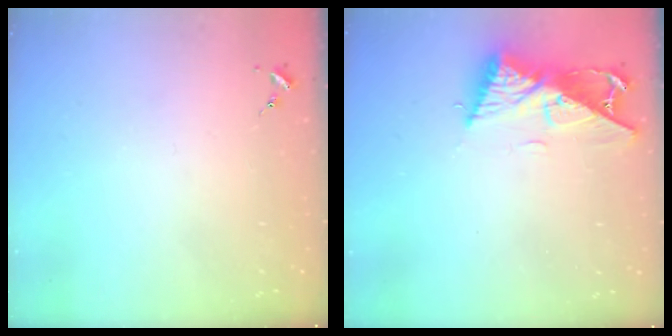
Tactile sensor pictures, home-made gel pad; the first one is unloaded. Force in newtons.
{"total": 12.1, "press": 12.1, "slide": 1.2}